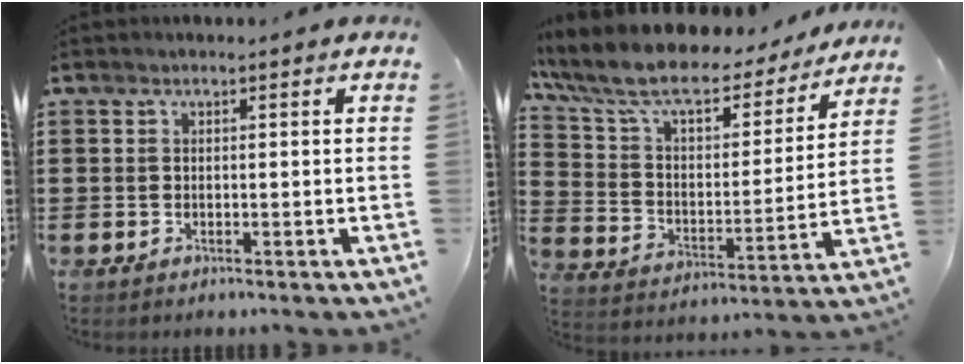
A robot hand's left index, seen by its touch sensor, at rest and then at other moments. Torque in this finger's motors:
{"motor_torque": [1.72, -0.42, 1.05, 0.14]}